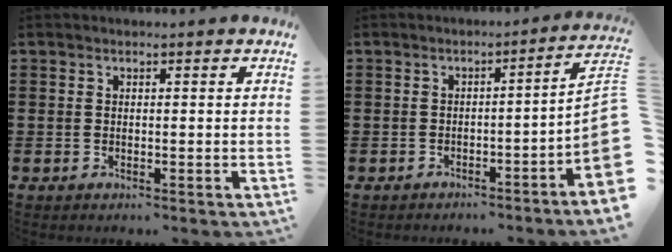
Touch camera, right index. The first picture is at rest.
{"total": 4.5, "force": [-2.0, 0.1, 4.1], "torque": [-0.067, -0.017, -0.035]}